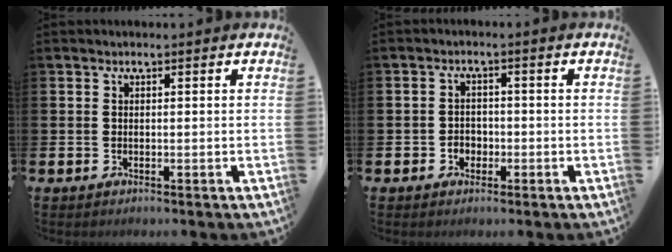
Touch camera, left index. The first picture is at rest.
{"total": 2.1, "force": [-0.9, 1.8, 0.7], "torque": [-0.015, 0.004, -0.021]}